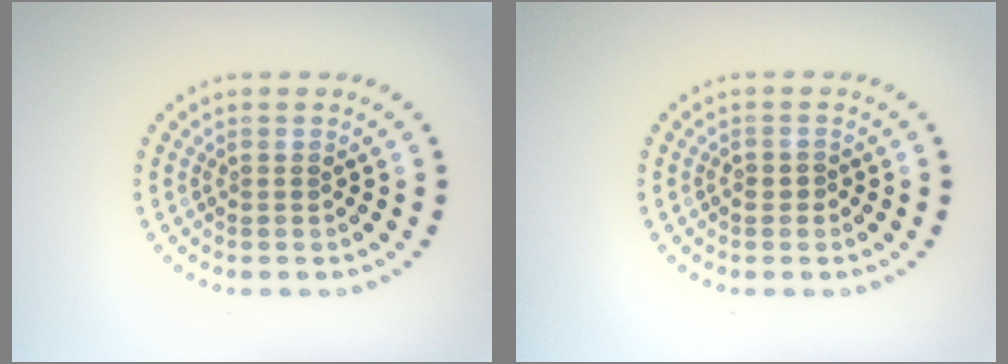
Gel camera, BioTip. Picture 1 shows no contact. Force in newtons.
{"total": 0.7, "press": 0.6, "slide": 0.4}